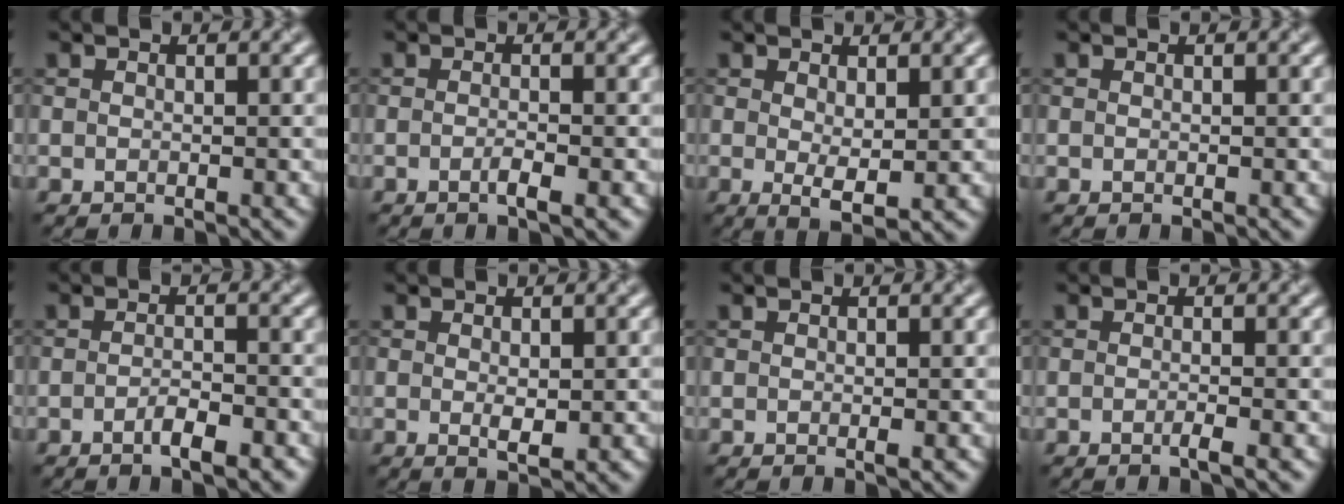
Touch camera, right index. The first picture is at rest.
{"total": 1.7, "force": [-0.6, 0.4, 1.6], "torque": [-0.023, 0.000, -0.013]}
{"total": 2.4, "force": [0.4, 0.7, 2.3], "torque": [-0.040, -0.010, 0.011]}
{"total": 0.0}
{"total": 2.6, "force": [-1.3, 0.7, 2.1], "torque": [-0.037, 0.001, -0.023]}
{"total": 1.8, "force": [0.0, 0.7, 1.6], "torque": [-0.027, -0.006, 0.002]}
{"total": 0.6, "force": [-0.2, 0.0, 0.6], "torque": [-0.009, -0.002, -0.002]}
{"total": 1.3, "force": [-0.5, 0.3, 1.2], "torque": [-0.014, 0.000, -0.013]}